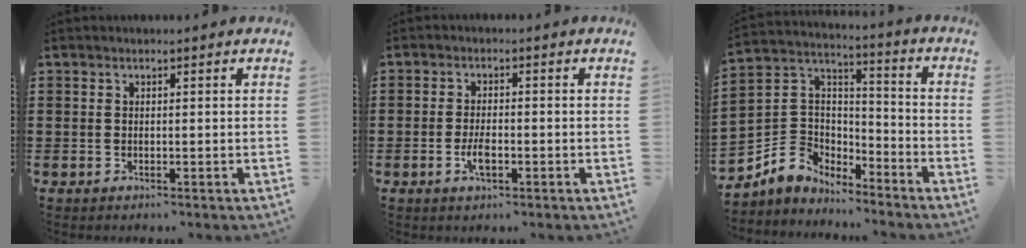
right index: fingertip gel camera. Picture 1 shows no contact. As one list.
[{"total": 3.3, "force": [-1.2, 1.2, 2.8], "torque": [-0.064, -0.003, -0.024]}, {"total": 6.2, "force": [-3.7, 4.9, 0.4], "torque": [-0.048, 0.008, -0.079]}]